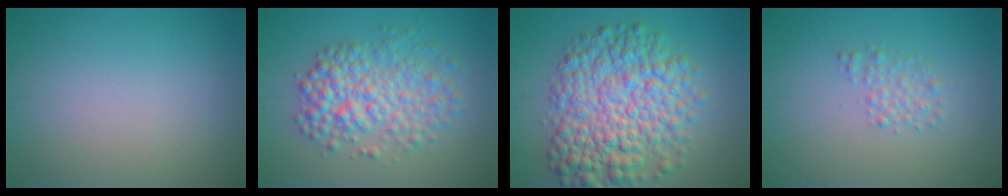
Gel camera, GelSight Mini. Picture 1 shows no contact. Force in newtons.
{"total": 5.6, "press": 5.6, "slide": 0.1}
{"total": 9.6, "press": 9.6, "slide": 0.2}
{"total": 1.5, "press": 1.5, "slide": 0.0}